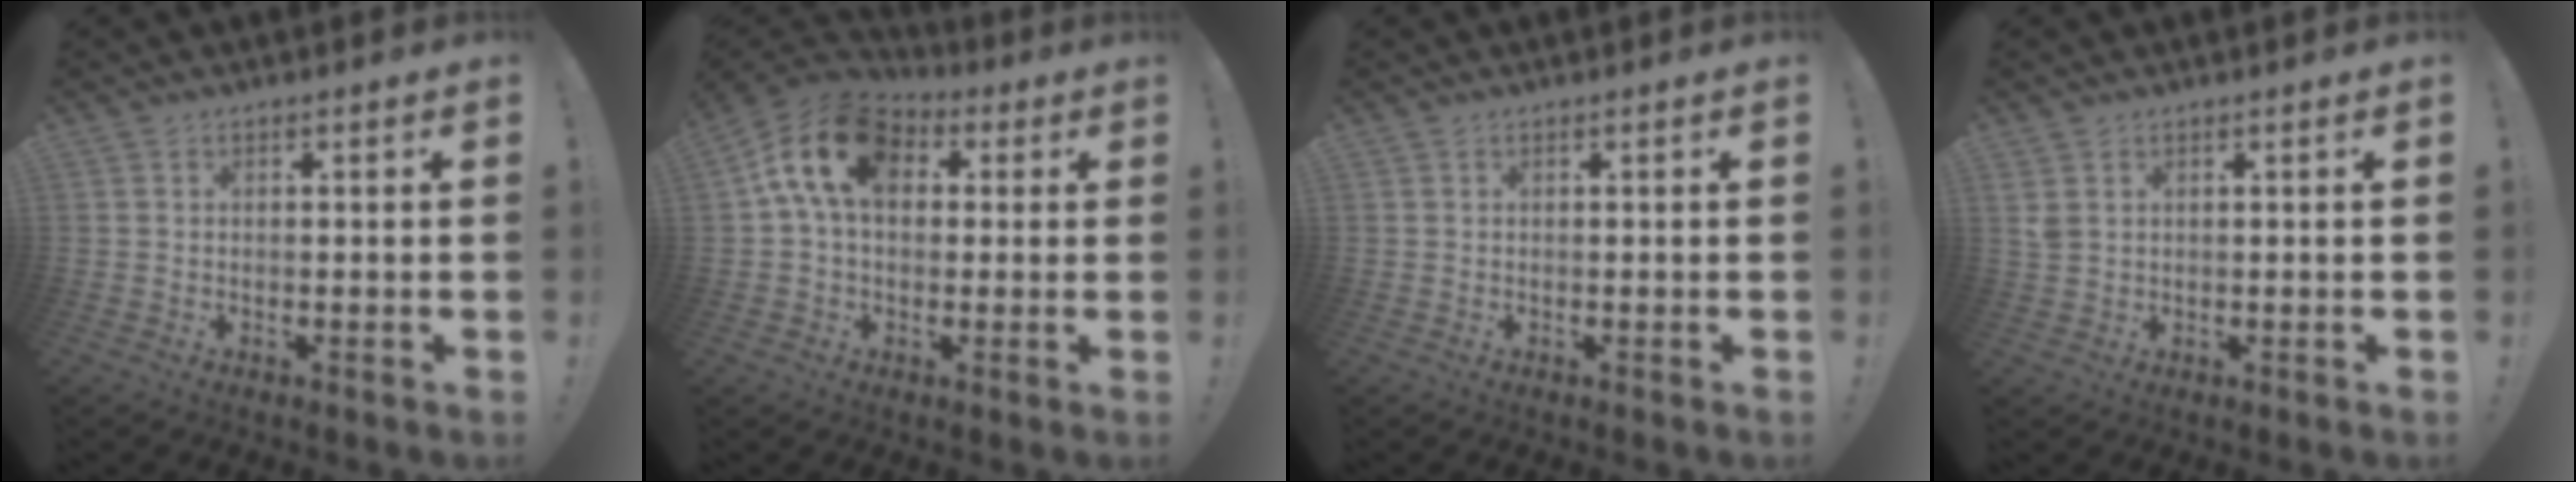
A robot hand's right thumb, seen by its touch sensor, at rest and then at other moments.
{"total": 15.5, "force": [4.2, 10.0, 11.1], "torque": [-0.197, 0.008, 0.078]}
{"total": 0.0}
{"total": 2.4, "force": [1.1, 1.5, 1.4], "torque": [-0.020, -0.001, 0.021]}